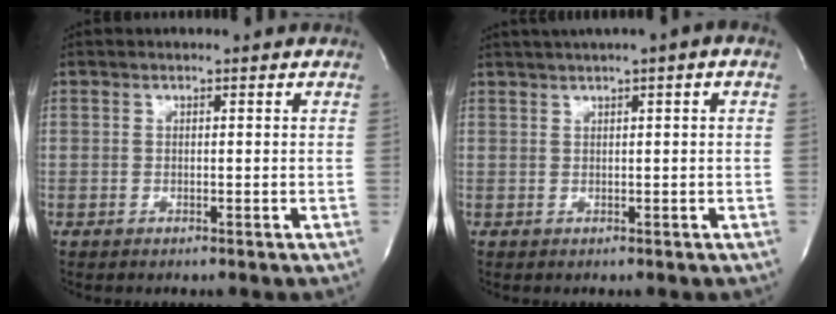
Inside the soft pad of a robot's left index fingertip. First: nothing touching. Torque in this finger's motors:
{"motor_torque": [0.40, -0.51, 0.86, 0.20]}